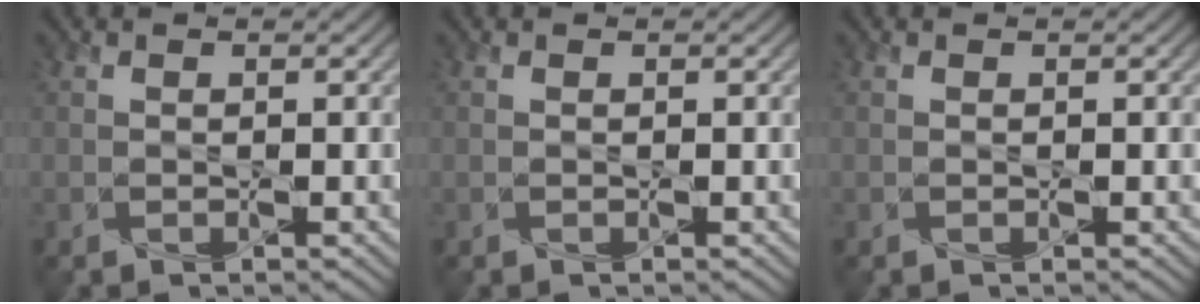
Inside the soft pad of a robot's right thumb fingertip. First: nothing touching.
{"total": 0.0}
{"total": 0.0}